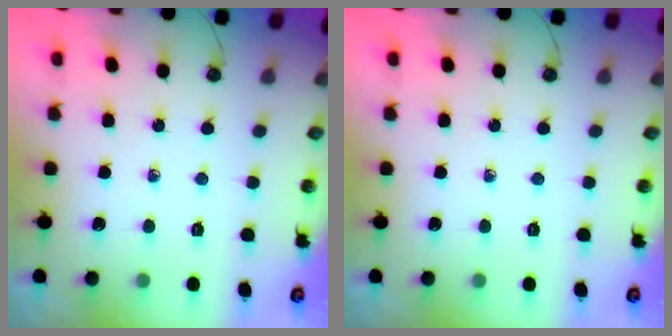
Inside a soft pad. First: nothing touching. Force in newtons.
{"total": 0.0}